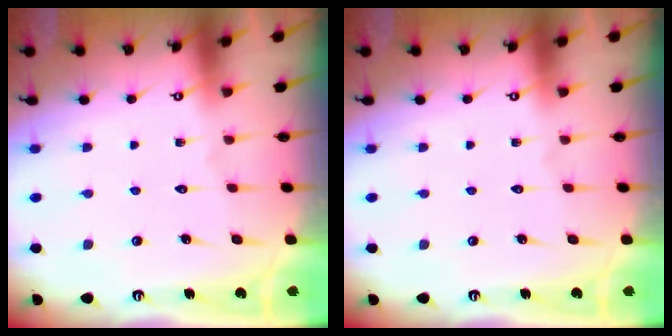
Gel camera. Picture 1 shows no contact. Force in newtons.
{"total": 0.0}